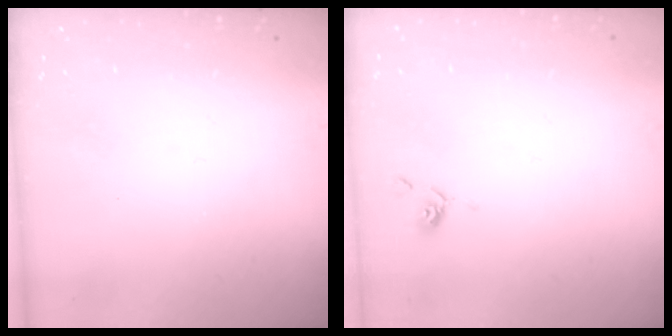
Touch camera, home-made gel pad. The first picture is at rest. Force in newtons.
{"total": 2.6, "press": 2.6, "slide": 0.4}